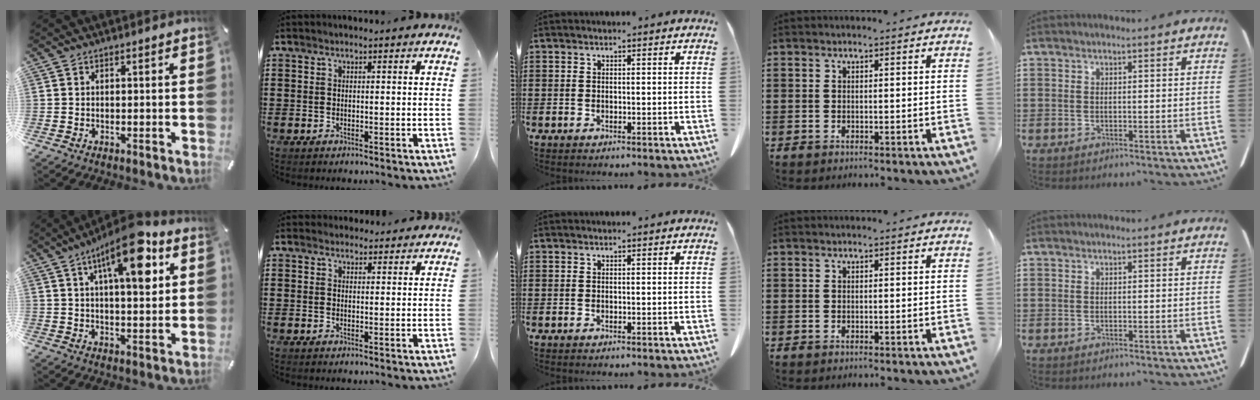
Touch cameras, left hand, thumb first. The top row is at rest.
{"thumb": {"total": 16.0, "force": [7.7, 5.8, 12.8], "torque": [-0.196, -0.027, 0.122]}, "index": {"total": 2.0, "force": [1.9, 0.7, 0.1], "torque": [-0.005, 0.003, 0.038]}}